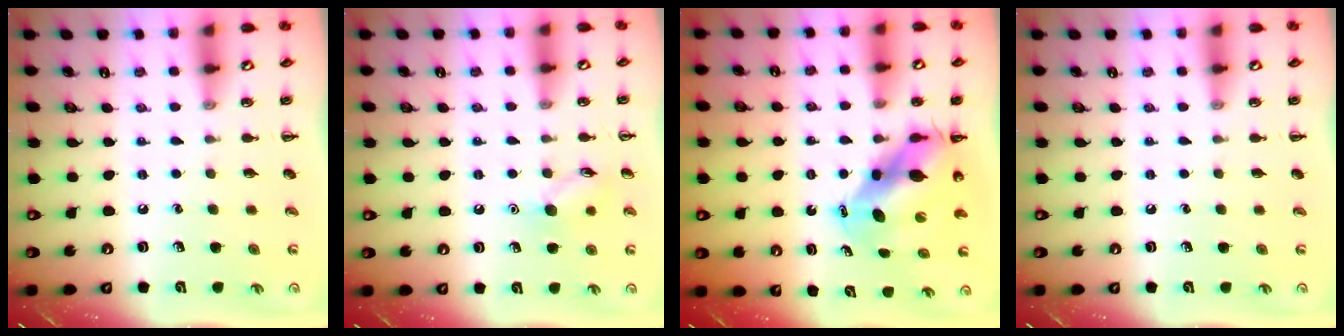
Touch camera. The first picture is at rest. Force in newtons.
{"total": 8.1, "press": 8.1, "slide": 0.5}
{"total": 9.5, "press": 9.2, "slide": 2.5}
{"total": 0.0}